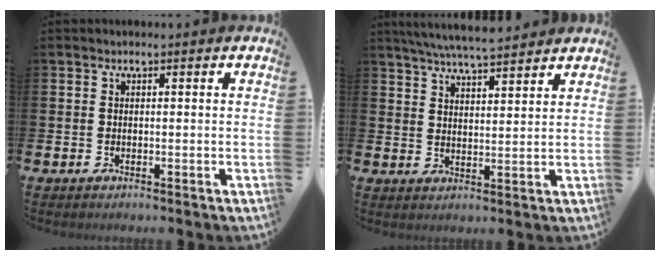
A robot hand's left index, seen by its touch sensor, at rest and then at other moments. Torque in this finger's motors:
{"motor_torque": [1.01, -1.13, 0.42, 0.17]}